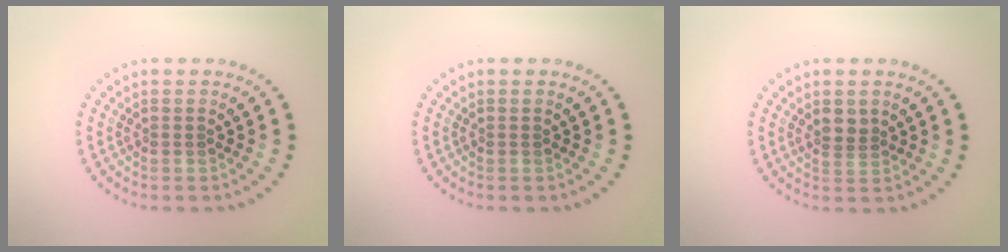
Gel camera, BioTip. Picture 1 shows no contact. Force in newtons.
{"total": 0.0}
{"total": 1.7, "press": 1.5, "slide": 0.8}